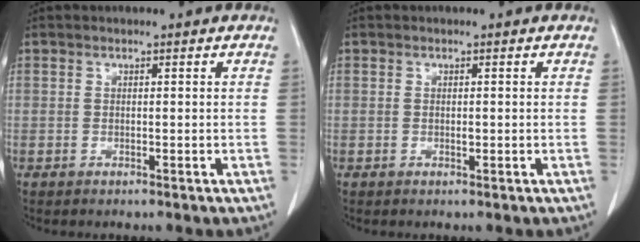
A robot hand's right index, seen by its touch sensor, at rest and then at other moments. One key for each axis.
{"total": 0.6, "fx": -0.1, "fy": 0.2, "fz": 0.6, "tx": -0.014, "ty": 0.000, "tz": -0.001}